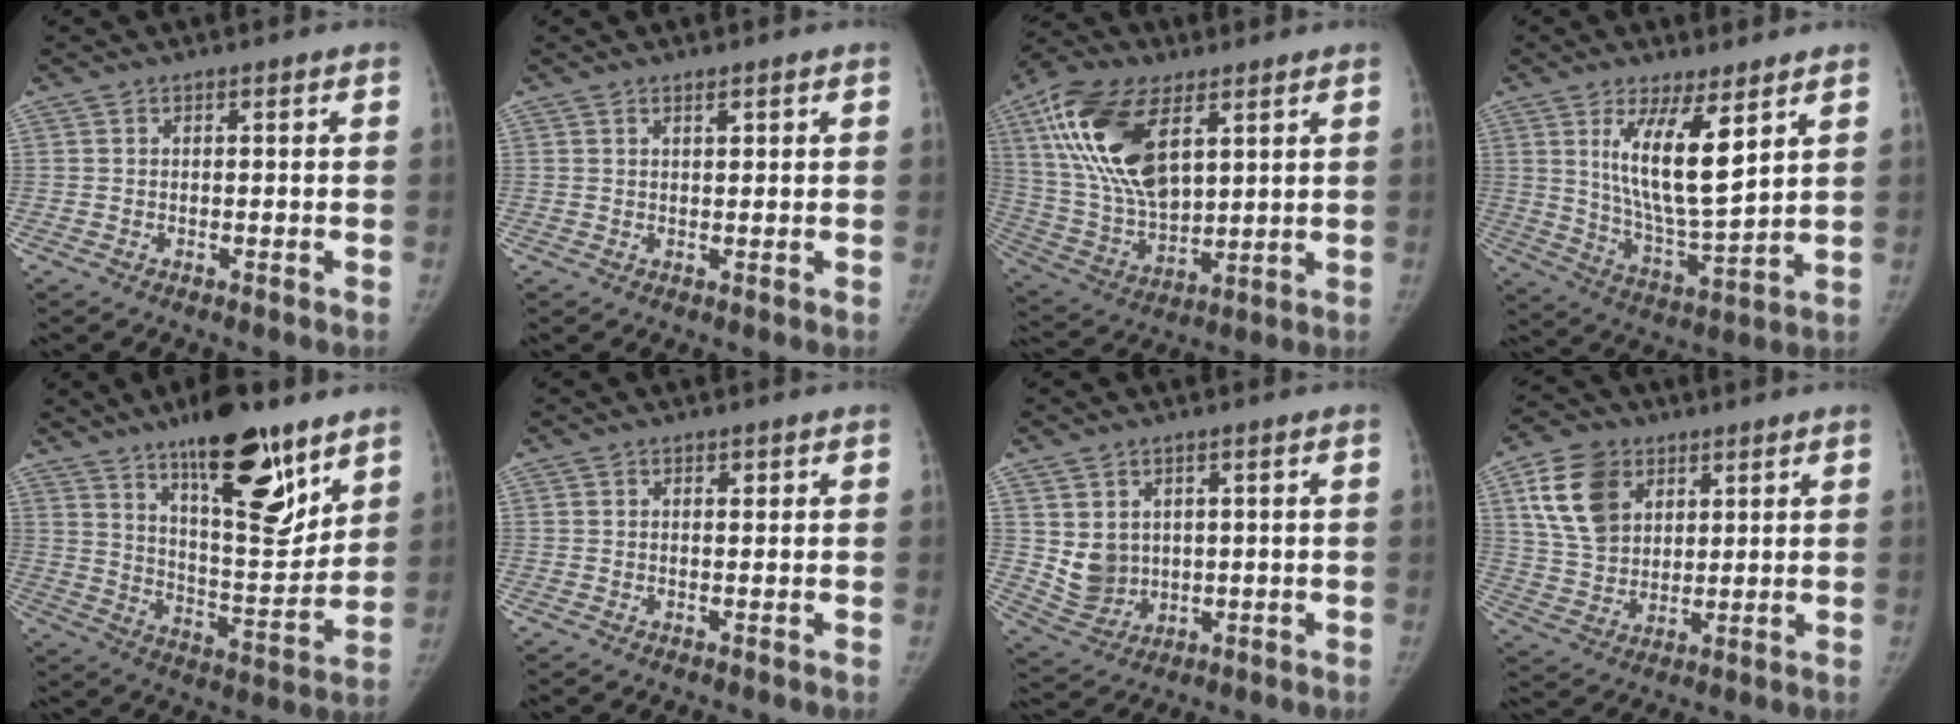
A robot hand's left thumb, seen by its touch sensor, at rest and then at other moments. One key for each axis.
{"total": 1.4, "fx": 0.9, "fy": 0.5, "fz": 0.9, "tx": -0.007, "ty": -0.005, "tz": 0.016}
{"total": 20.7, "fx": 8.4, "fy": 10.7, "fz": 15.6, "tx": -0.294, "ty": -0.024, "tz": 0.162}
{"total": 13.1, "fx": 5.8, "fy": 3.6, "fz": 11.2, "tx": -0.189, "ty": -0.052, "tz": 0.116}
{"total": 21.1, "fx": 13.3, "fy": 6.5, "fz": 15.1, "tx": -0.198, "ty": -0.076, "tz": 0.219}
{"total": 0.9, "fx": 0.5, "fy": 0.5, "fz": 0.6, "tx": -0.002, "ty": -0.002, "tz": 0.007}
{"total": 6.6, "fx": 1.6, "fy": 5.5, "fz": 3.1, "tx": -0.039, "ty": -0.018, "tz": 0.054}
{"total": 13.0, "fx": 5.6, "fy": 9.3, "fz": 7.1, "tx": -0.106, "ty": -0.014, "tz": 0.111}